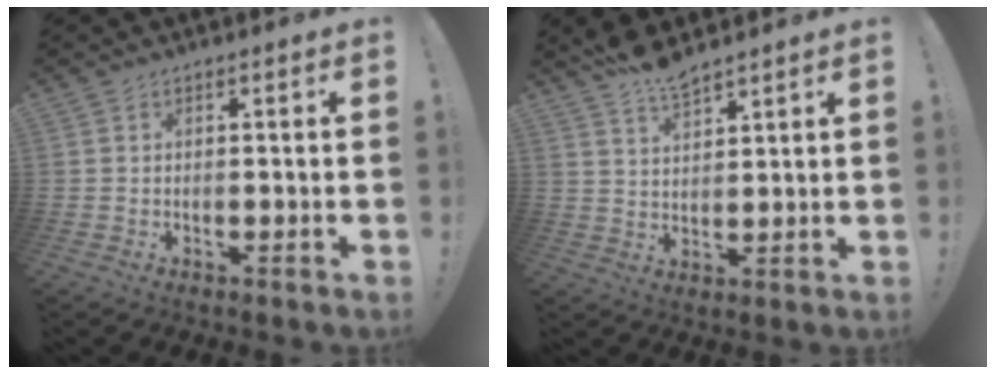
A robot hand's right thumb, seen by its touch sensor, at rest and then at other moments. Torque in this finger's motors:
{"motor_torque": [-0.57, 0.79, 0.43, 0.60, 0.06]}